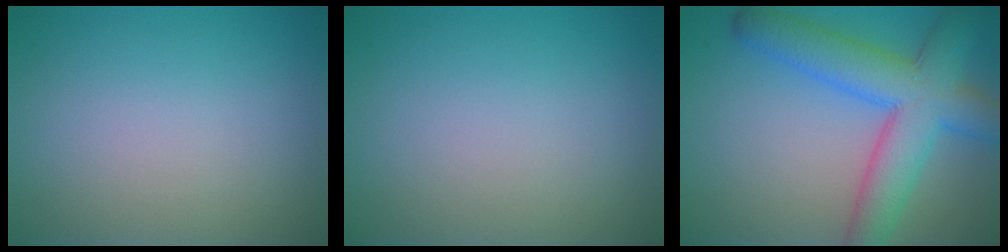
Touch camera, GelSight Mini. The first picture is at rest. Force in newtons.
{"total": 0.0}
{"total": 8.2, "press": 8.2, "slide": 0.3}